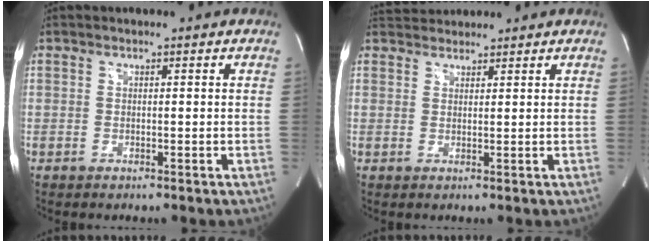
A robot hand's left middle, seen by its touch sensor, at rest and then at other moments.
{"total": 3.7, "force": [3.6, 0.9, 0.2], "torque": [-0.009, 0.029, 0.065]}